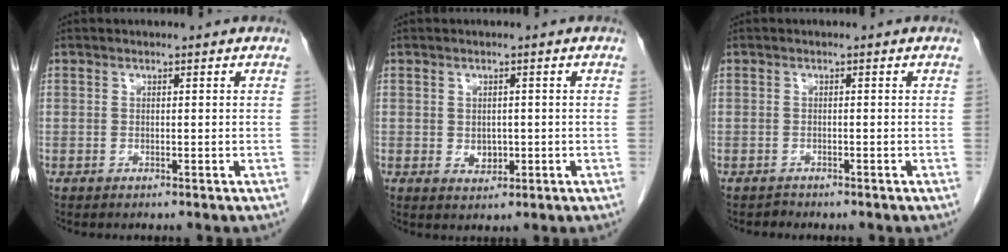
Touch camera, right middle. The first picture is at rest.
{"total": 2.0, "force": [-0.1, 1.6, 1.3], "torque": [-0.019, -0.001, 0.004]}
{"total": 0.6, "force": [-0.6, 0.1, -0.3], "torque": [-0.004, -0.003, -0.013]}